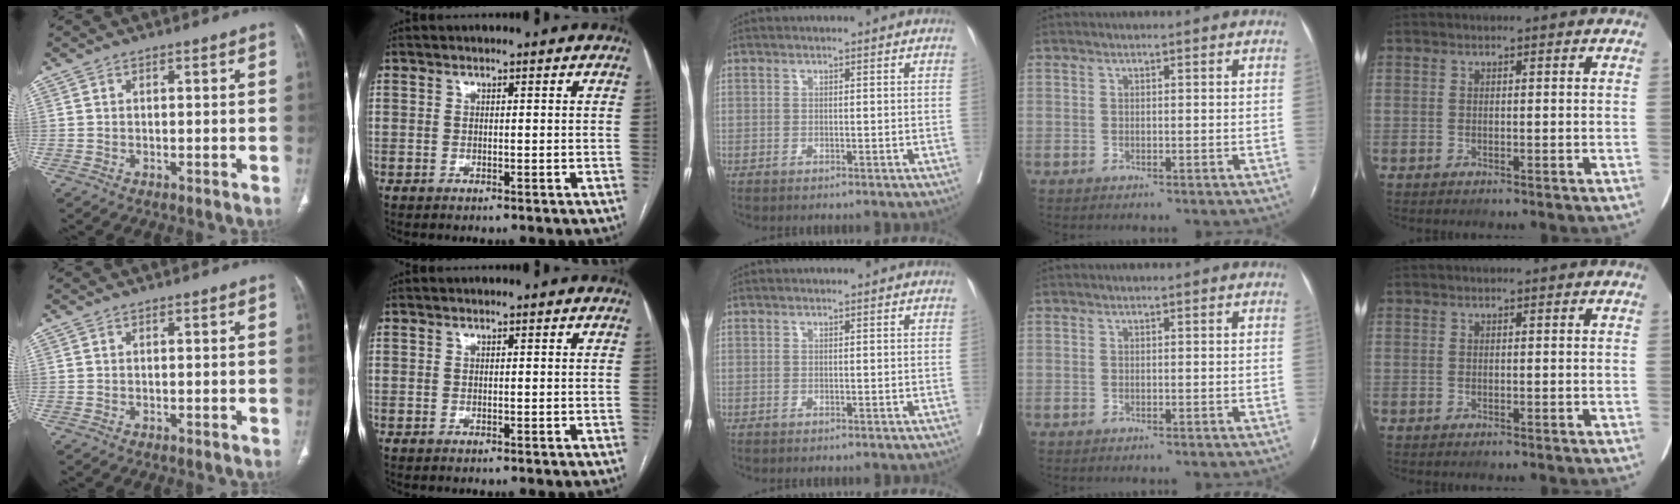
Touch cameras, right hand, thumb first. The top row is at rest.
{}